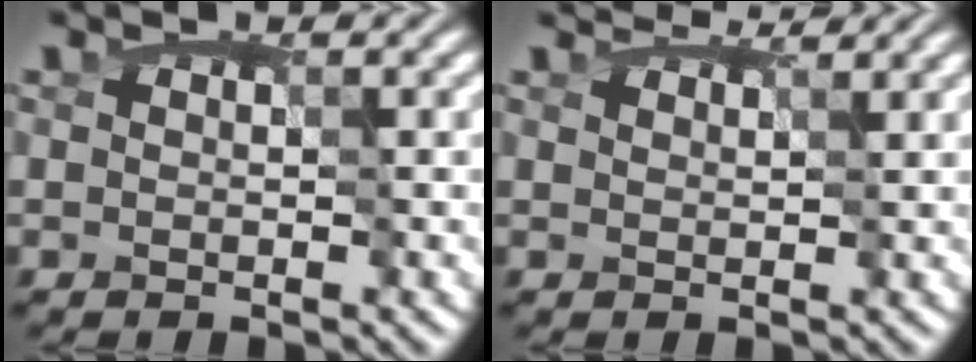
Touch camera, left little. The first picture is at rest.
{"total": 2.9, "force": [2.8, 0.3, 0.7], "torque": [-0.028, 0.004, 0.038]}